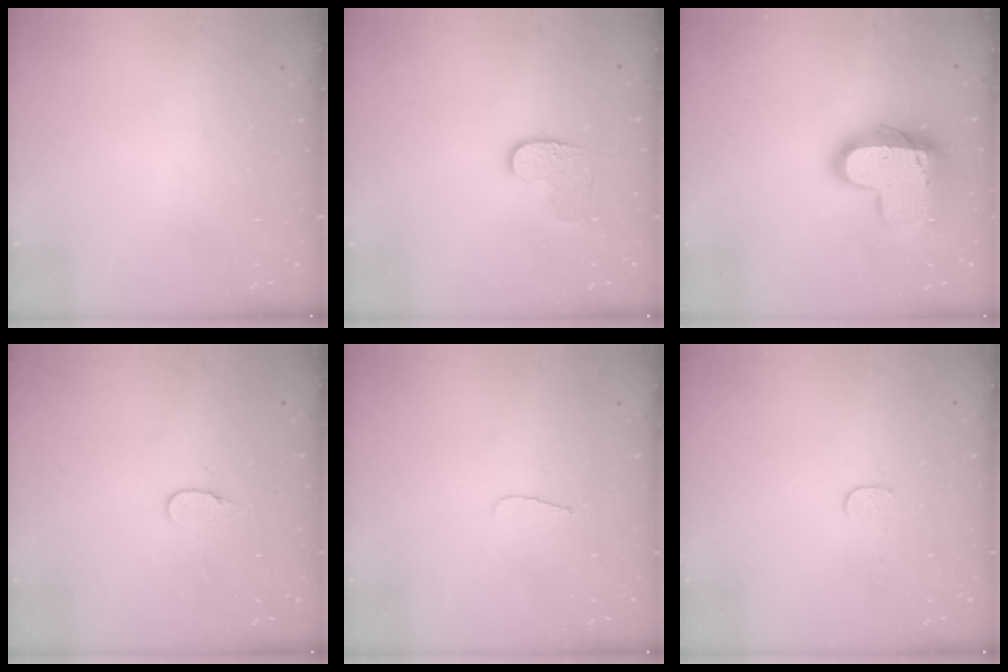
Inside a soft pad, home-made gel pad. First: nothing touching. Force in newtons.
{"total": 6.6, "press": 6.6, "slide": 0.3}
{"total": 16.8, "press": 16.7, "slide": 1.4}
{"total": 6.1, "press": 6.1, "slide": 0.5}
{"total": 4.3, "press": 4.2, "slide": 0.4}
{"total": 3.0, "press": 3.0, "slide": 0.3}